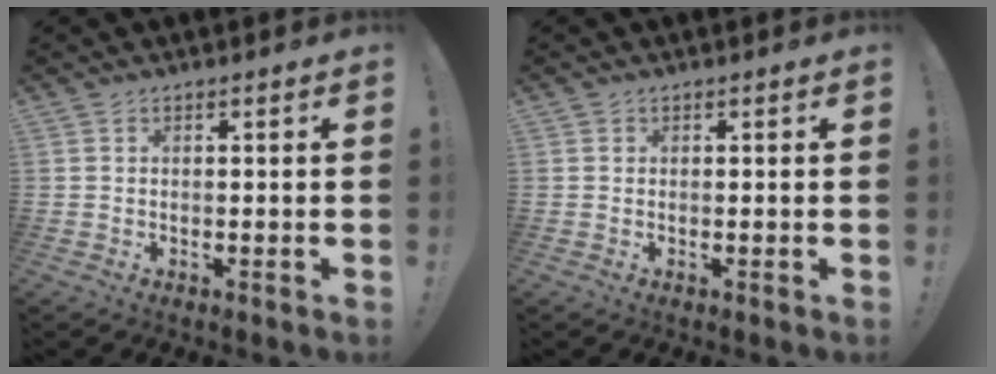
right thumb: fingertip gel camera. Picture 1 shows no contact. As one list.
[{"total": 0.6, "force": [0.1, 0.6, 0.1], "torque": [0.002, 0.000, 0.001]}]